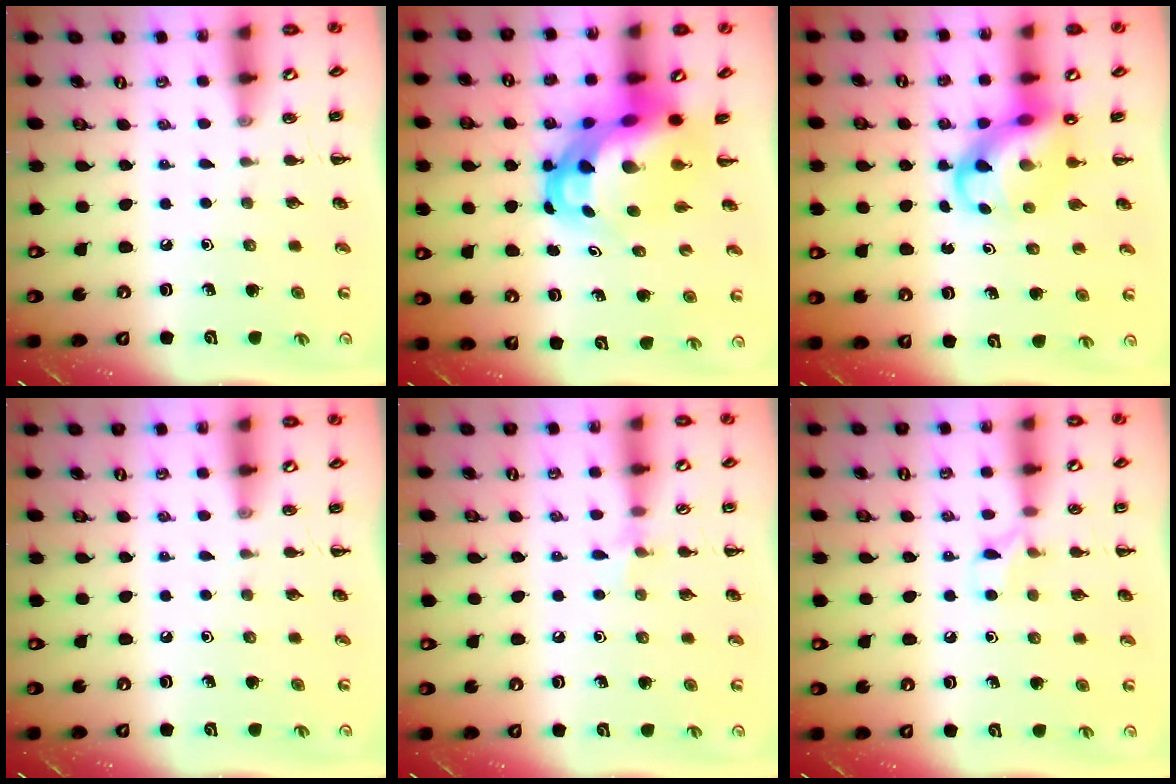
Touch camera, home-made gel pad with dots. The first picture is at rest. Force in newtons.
{"total": 10.3, "press": 10.0, "slide": 2.6}
{"total": 8.7, "press": 8.3, "slide": 2.5}
{"total": 0.0}
{"total": 5.3, "press": 5.0, "slide": 1.9}
{"total": 6.3, "press": 6.1, "slide": 1.5}